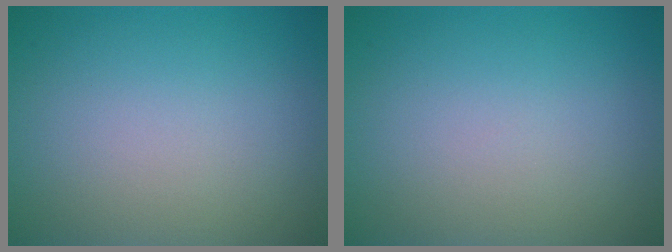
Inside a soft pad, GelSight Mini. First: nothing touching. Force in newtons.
{"total": 0.0}